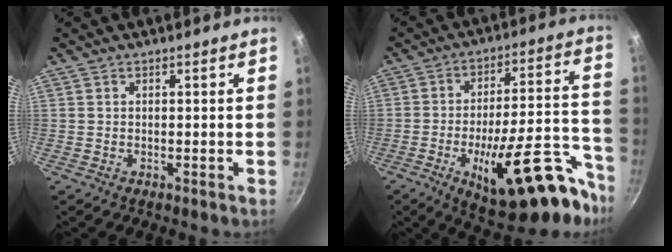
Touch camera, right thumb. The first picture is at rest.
{"total": 25.4, "force": [-12.9, 9.6, 19.6], "torque": [-0.227, 0.070, -0.183]}